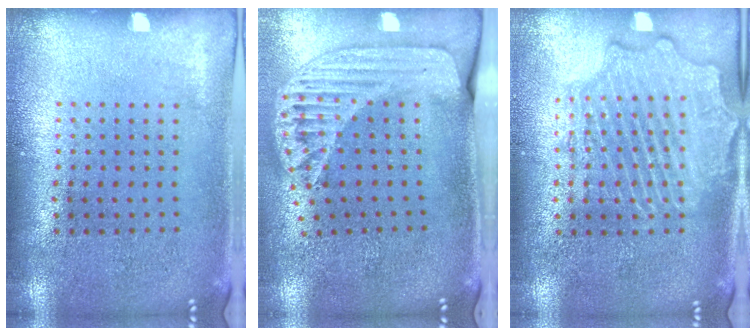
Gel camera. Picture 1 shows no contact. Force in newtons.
{"total": 1.8, "press": 1.6, "slide": 0.9}
{"total": 2.3, "press": 2.3, "slide": 0.3}